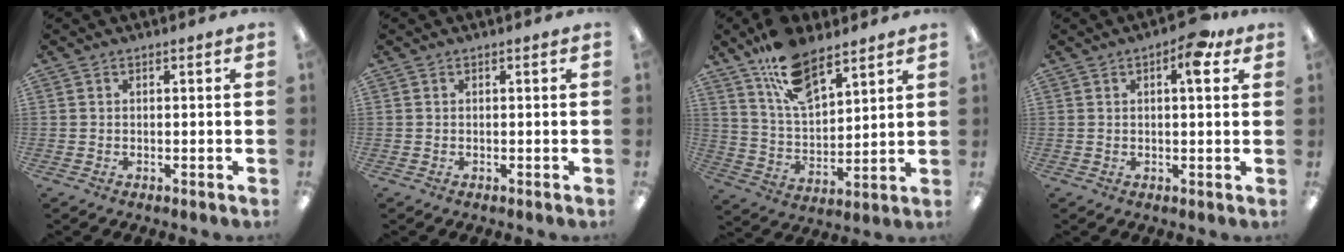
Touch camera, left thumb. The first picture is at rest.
{"total": 0.0}
{"total": 15.0, "force": [10.5, 6.6, 8.3], "torque": [-0.153, -0.048, 0.192]}
{"total": 6.8, "force": [3.2, 2.5, 5.4], "torque": [-0.064, -0.010, 0.044]}